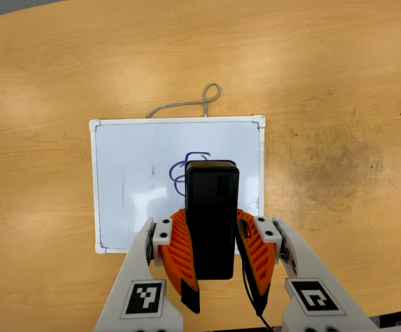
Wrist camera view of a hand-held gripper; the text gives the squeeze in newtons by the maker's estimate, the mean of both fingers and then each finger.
{"total": 9.7, "left": 7.8, "right": 11.5}